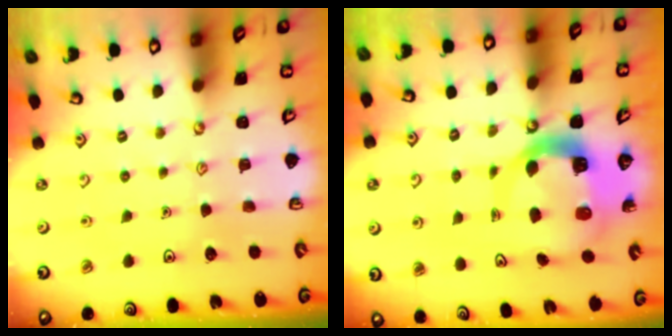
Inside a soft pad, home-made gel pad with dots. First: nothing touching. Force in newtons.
{"total": 8.4, "press": 8.3, "slide": 1.0}